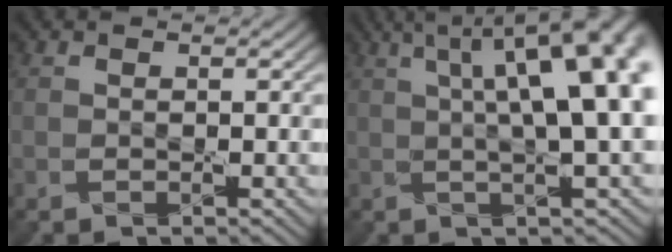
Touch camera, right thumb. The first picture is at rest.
{"total": 15.8, "force": [3.9, 4.9, 14.5], "torque": [-0.172, 0.047, 0.053]}